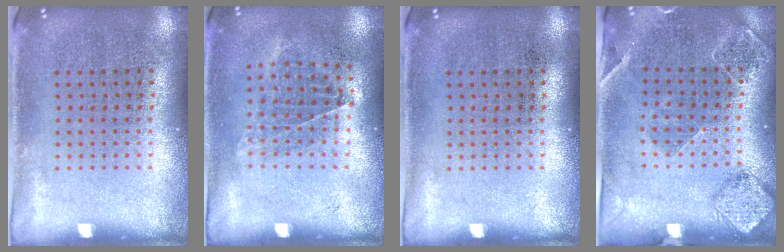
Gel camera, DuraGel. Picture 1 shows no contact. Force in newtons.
{"total": 0.9, "press": 0.8, "slide": 0.5}
{"total": 0.0}
{"total": 1.6, "press": 1.6, "slide": 0.4}